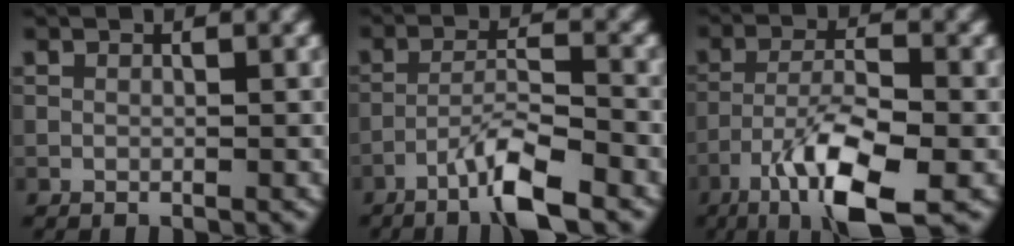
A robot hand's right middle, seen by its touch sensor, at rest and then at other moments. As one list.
[{"total": 5.3, "force": [-3.5, 0.6, 4.0], "torque": [-0.073, 0.009, -0.072]}, {"total": 9.0, "force": [-4.9, 2.4, 7.1], "torque": [-0.130, 0.000, -0.092]}]